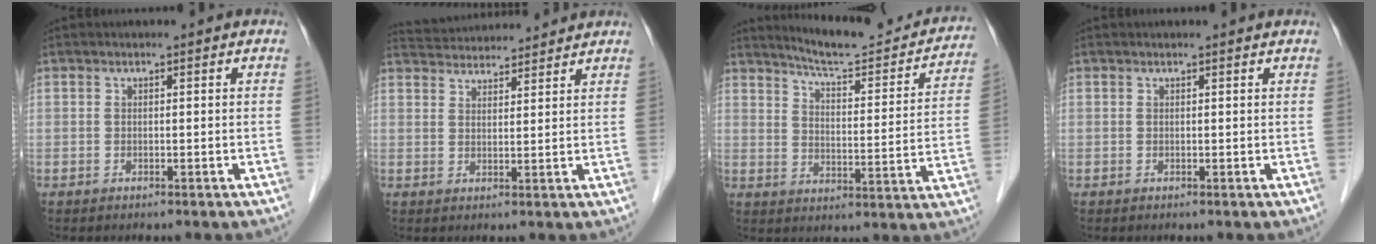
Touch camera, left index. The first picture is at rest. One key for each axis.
{"total": 9.6, "fx": 9.3, "fy": 1.1, "fz": 1.9, "tx": -0.038, "ty": 0.029, "tz": 0.141}
{"total": 16.8, "fx": 15.7, "fy": 2.1, "fz": 5.7, "tx": -0.073, "ty": -0.041, "tz": 0.200}
{"total": 0.9, "fx": 0.9, "fy": 0.0, "fz": 0.3, "tx": -0.010, "ty": 0.003, "tz": 0.010}